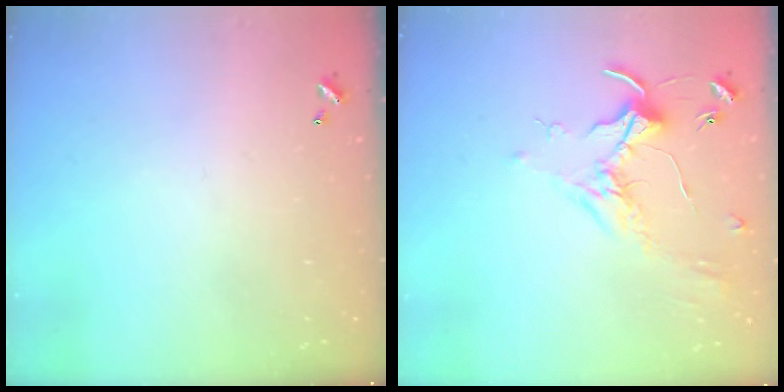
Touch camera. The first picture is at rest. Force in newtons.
{"total": 1.7, "press": 1.7, "slide": 0.4}